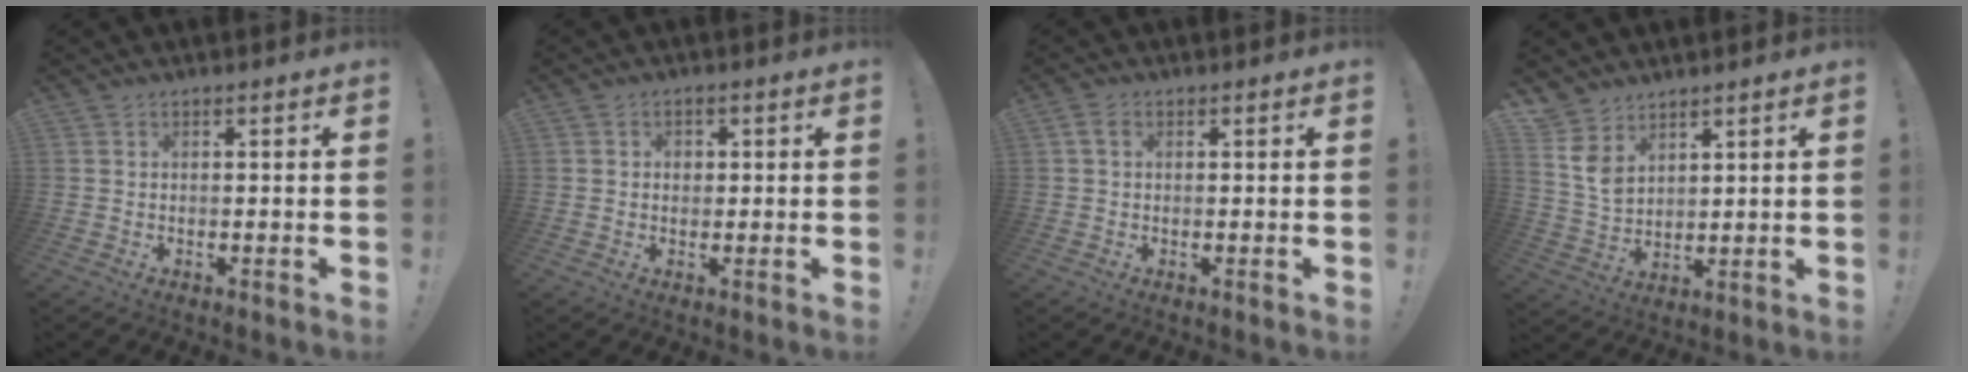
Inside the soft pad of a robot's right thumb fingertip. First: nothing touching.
{"total": 1.8, "force": [0.0, 1.6, 0.9], "torque": [-0.007, -0.002, -0.004]}
{"total": 2.3, "force": [0.7, 1.4, 1.7], "torque": [-0.030, 0.004, 0.012]}
{"total": 7.9, "force": [5.1, 5.0, 3.2], "torque": [-0.063, -0.028, 0.104]}